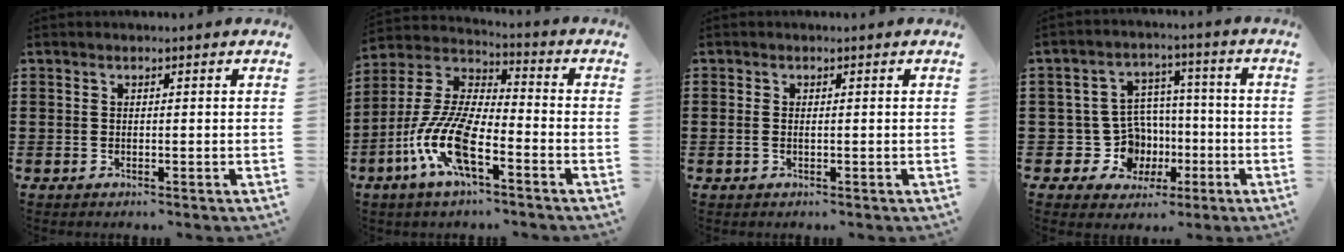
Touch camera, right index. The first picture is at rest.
{"total": 11.9, "force": [-5.6, 3.9, 9.8], "torque": [-0.244, -0.014, -0.116]}
{"total": 0.8, "force": [0.0, 0.3, 0.8], "torque": [-0.016, 0.000, -0.001]}
{"total": 9.2, "force": [-1.5, 8.2, 3.9], "torque": [-0.104, 0.007, -0.017]}